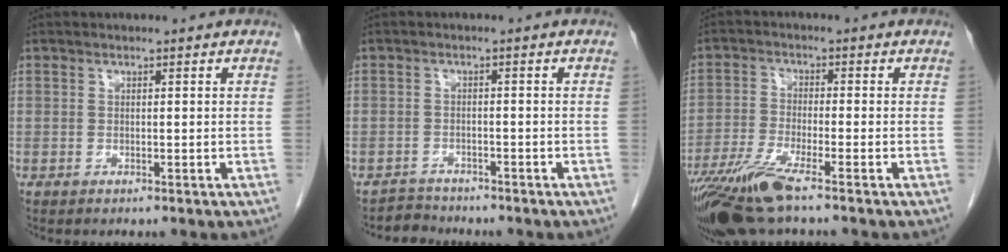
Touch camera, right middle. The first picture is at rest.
{"total": 2.5, "force": [-2.2, 0.5, -1.0], "torque": [0.020, -0.006, -0.040]}
{"total": 8.6, "force": [-5.9, 0.4, 6.3], "torque": [-0.128, -0.023, -0.113]}